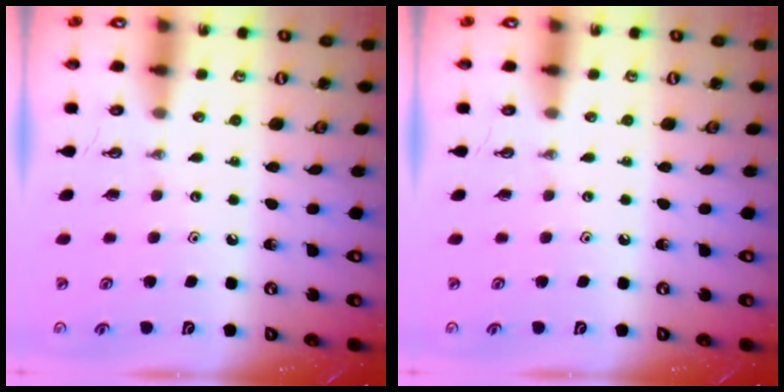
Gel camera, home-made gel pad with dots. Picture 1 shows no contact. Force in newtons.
{"total": 0.0}